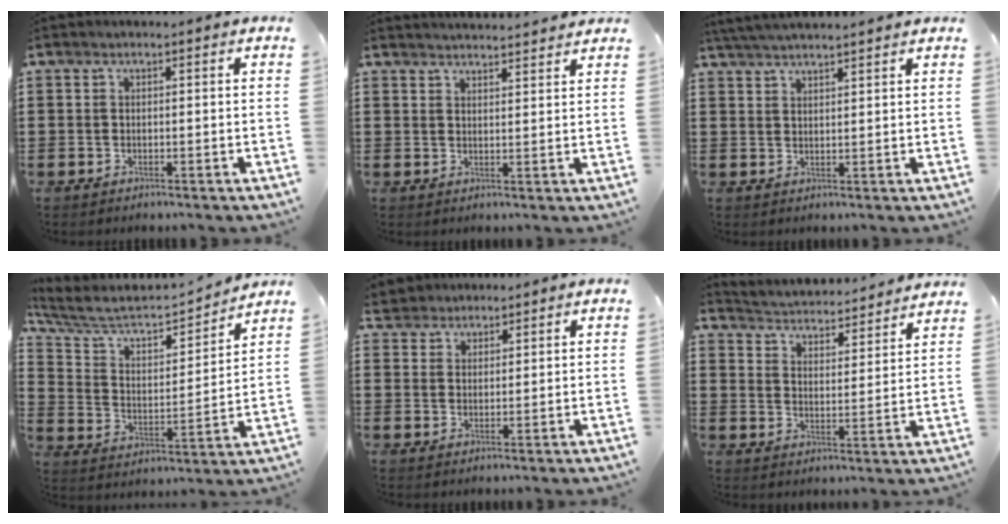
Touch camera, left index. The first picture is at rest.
{"total": 2.5, "force": [2.5, -0.3, 0.0], "torque": [-0.007, -0.011, 0.047]}
{"total": 3.4, "force": [3.2, -0.6, 0.7], "torque": [-0.022, -0.007, 0.061]}
{"total": 5.7, "force": [5.1, 1.6, 2.0], "torque": [-0.070, -0.039, 0.081]}
{"total": 2.6, "force": [2.4, 1.1, -0.5], "torque": [-0.003, 0.005, 0.046]}
{"total": 3.1, "force": [3.0, -0.3, -0.2], "torque": [-0.018, -0.036, 0.043]}